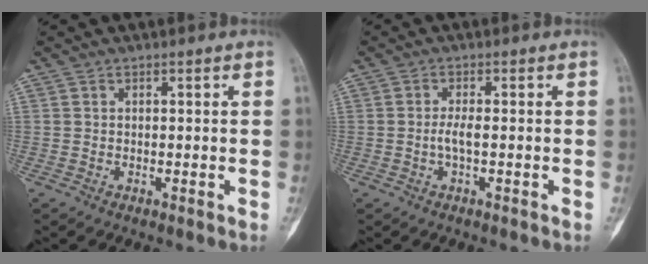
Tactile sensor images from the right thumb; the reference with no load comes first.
{"total": 2.1, "force": [-0.4, 0.4, 2.0], "torque": [-0.046, 0.000, -0.012]}